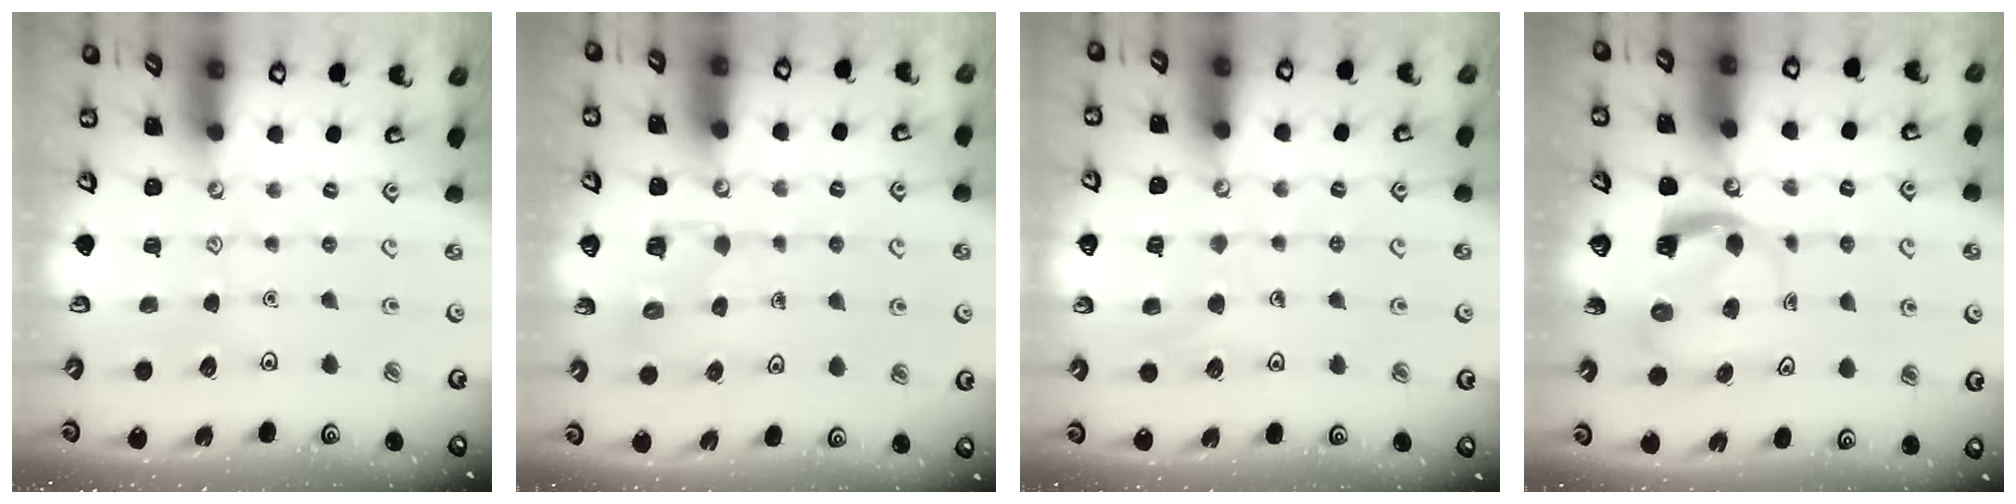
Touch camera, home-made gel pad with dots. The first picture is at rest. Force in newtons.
{"total": 3.7, "press": 3.7, "slide": 0.1}
{"total": 5.7, "press": 5.7, "slide": 0.4}
{"total": 4.7, "press": 4.7, "slide": 0.5}